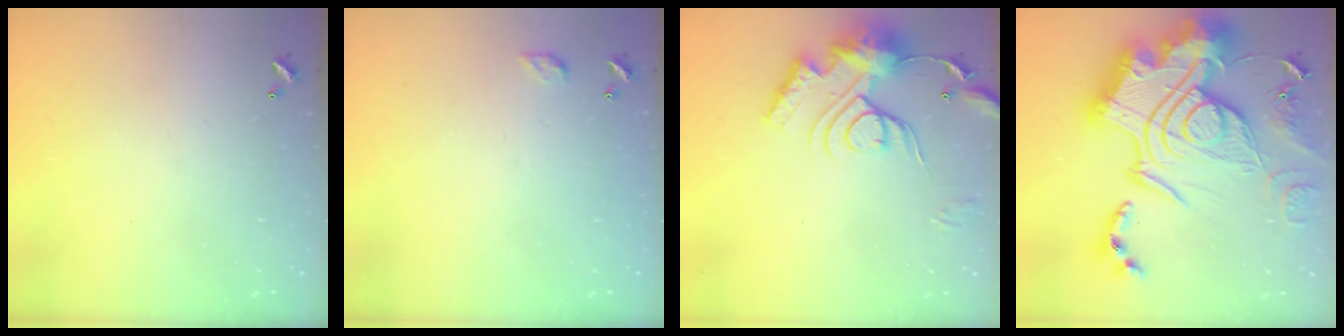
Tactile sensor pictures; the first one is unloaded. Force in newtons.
{"total": 3.2, "press": 3.2, "slide": 0.4}
{"total": 18.0, "press": 18.0, "slide": 1.7}
{"total": 0.6, "press": 0.6, "slide": 0.0}